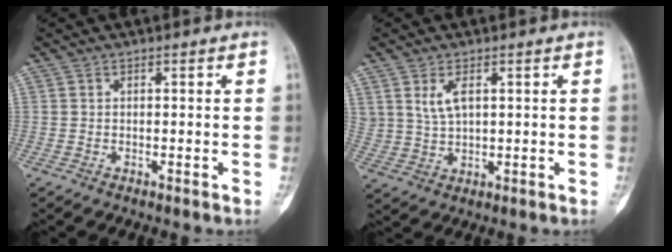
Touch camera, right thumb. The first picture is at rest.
{"total": 4.0, "force": [1.8, 1.9, 3.0], "torque": [-0.058, -0.010, 0.042]}